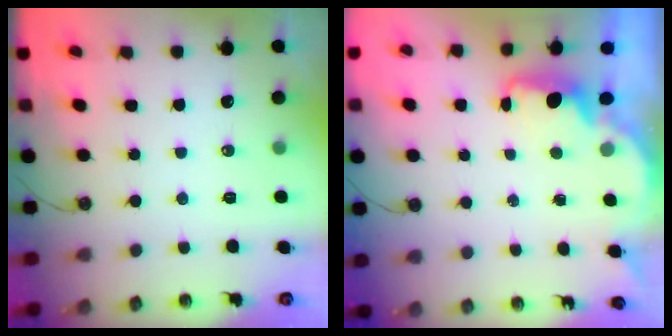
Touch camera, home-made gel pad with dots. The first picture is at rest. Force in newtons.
{"total": 1.8, "press": 1.6, "slide": 0.7}